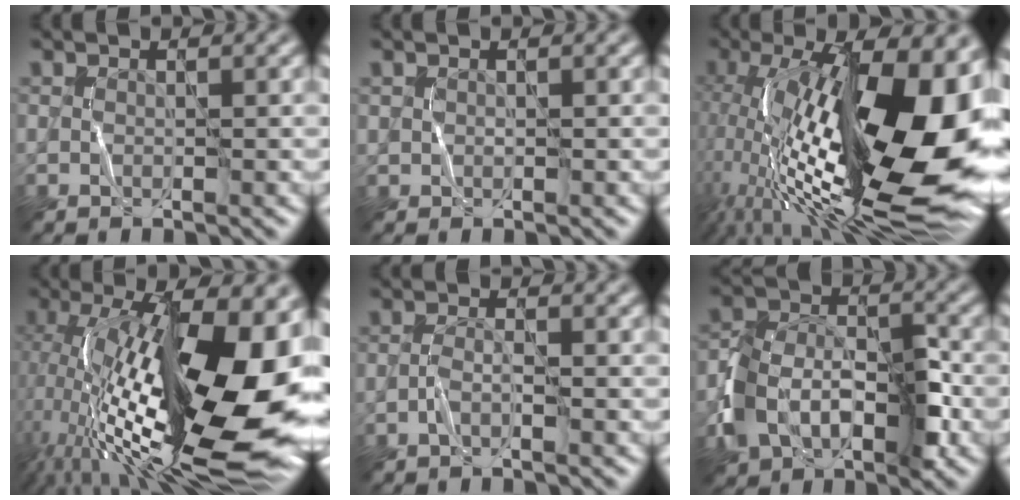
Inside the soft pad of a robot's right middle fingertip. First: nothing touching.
{"total": 0.7, "force": [0.2, 0.1, -0.7], "torque": [0.014, 0.004, 0.004]}
{"total": 19.5, "force": [1.5, 7.7, 17.8], "torque": [-0.293, 0.014, 0.028]}
{"total": 18.8, "force": [-0.2, 7.4, 17.2], "torque": [-0.289, 0.006, -0.001]}
{"total": 0.8, "force": [-0.6, 0.2, 0.5], "torque": [-0.011, 0.007, -0.016]}
{"total": 6.5, "force": [-2.5, 4.5, 4.1], "torque": [-0.073, 0.006, -0.048]}